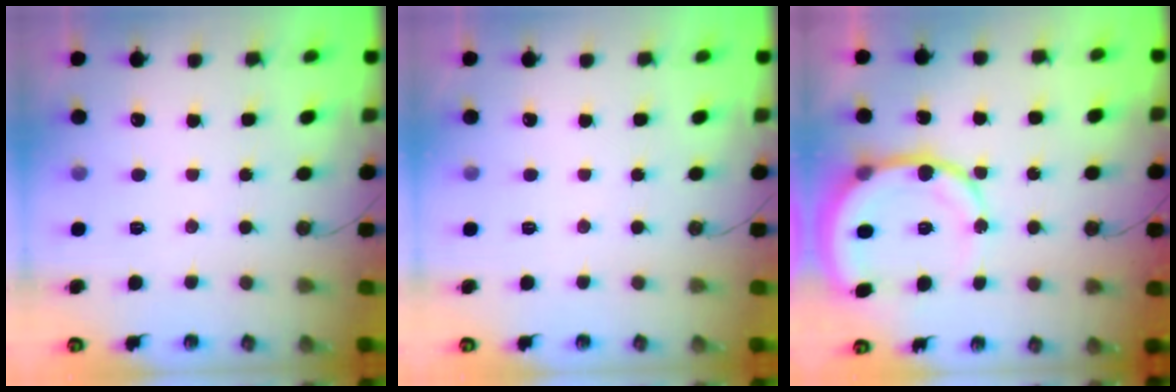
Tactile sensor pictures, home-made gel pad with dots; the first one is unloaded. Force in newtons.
{"total": 0.0}
{"total": 12.7, "press": 12.5, "slide": 2.4}